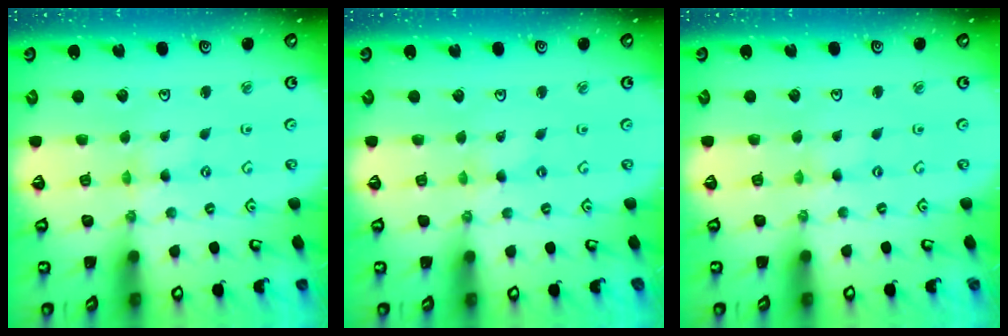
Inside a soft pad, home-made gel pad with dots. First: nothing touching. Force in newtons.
{"total": 0.0}
{"total": 0.0}